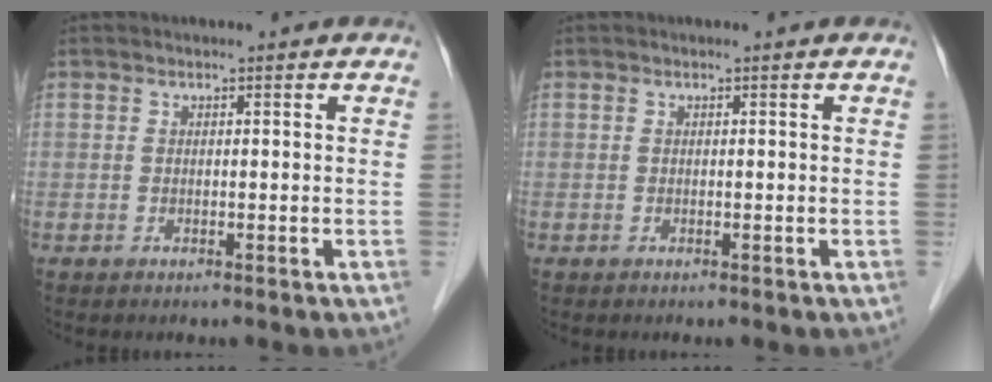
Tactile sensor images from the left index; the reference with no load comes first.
{"total": 0.0}